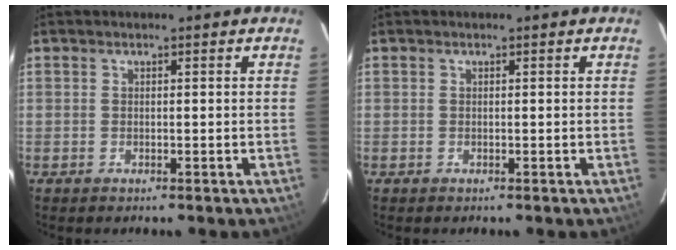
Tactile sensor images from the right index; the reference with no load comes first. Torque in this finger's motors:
{"motor_torque": [0.00, 0.00, 0.00, 0.00]}